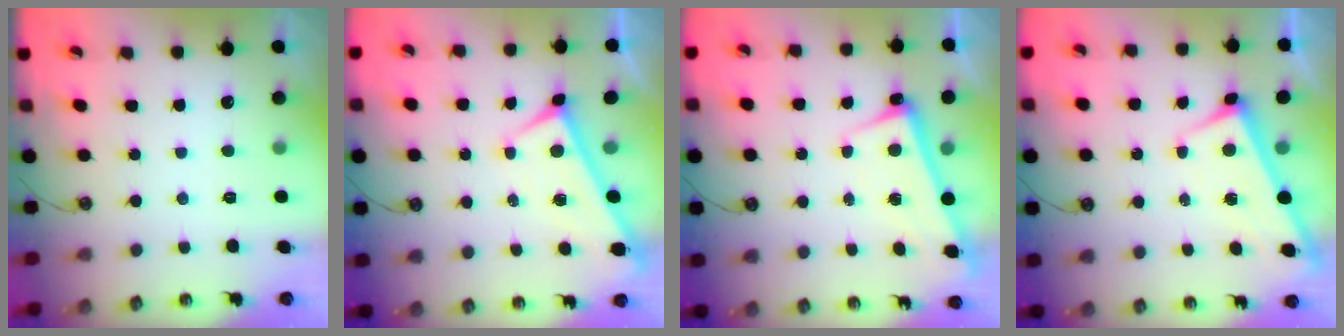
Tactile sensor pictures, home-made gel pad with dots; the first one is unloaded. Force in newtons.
{"total": 0.0}
{"total": 2.6, "press": 2.5, "slide": 0.7}
{"total": 2.8, "press": 2.8, "slide": 0.3}